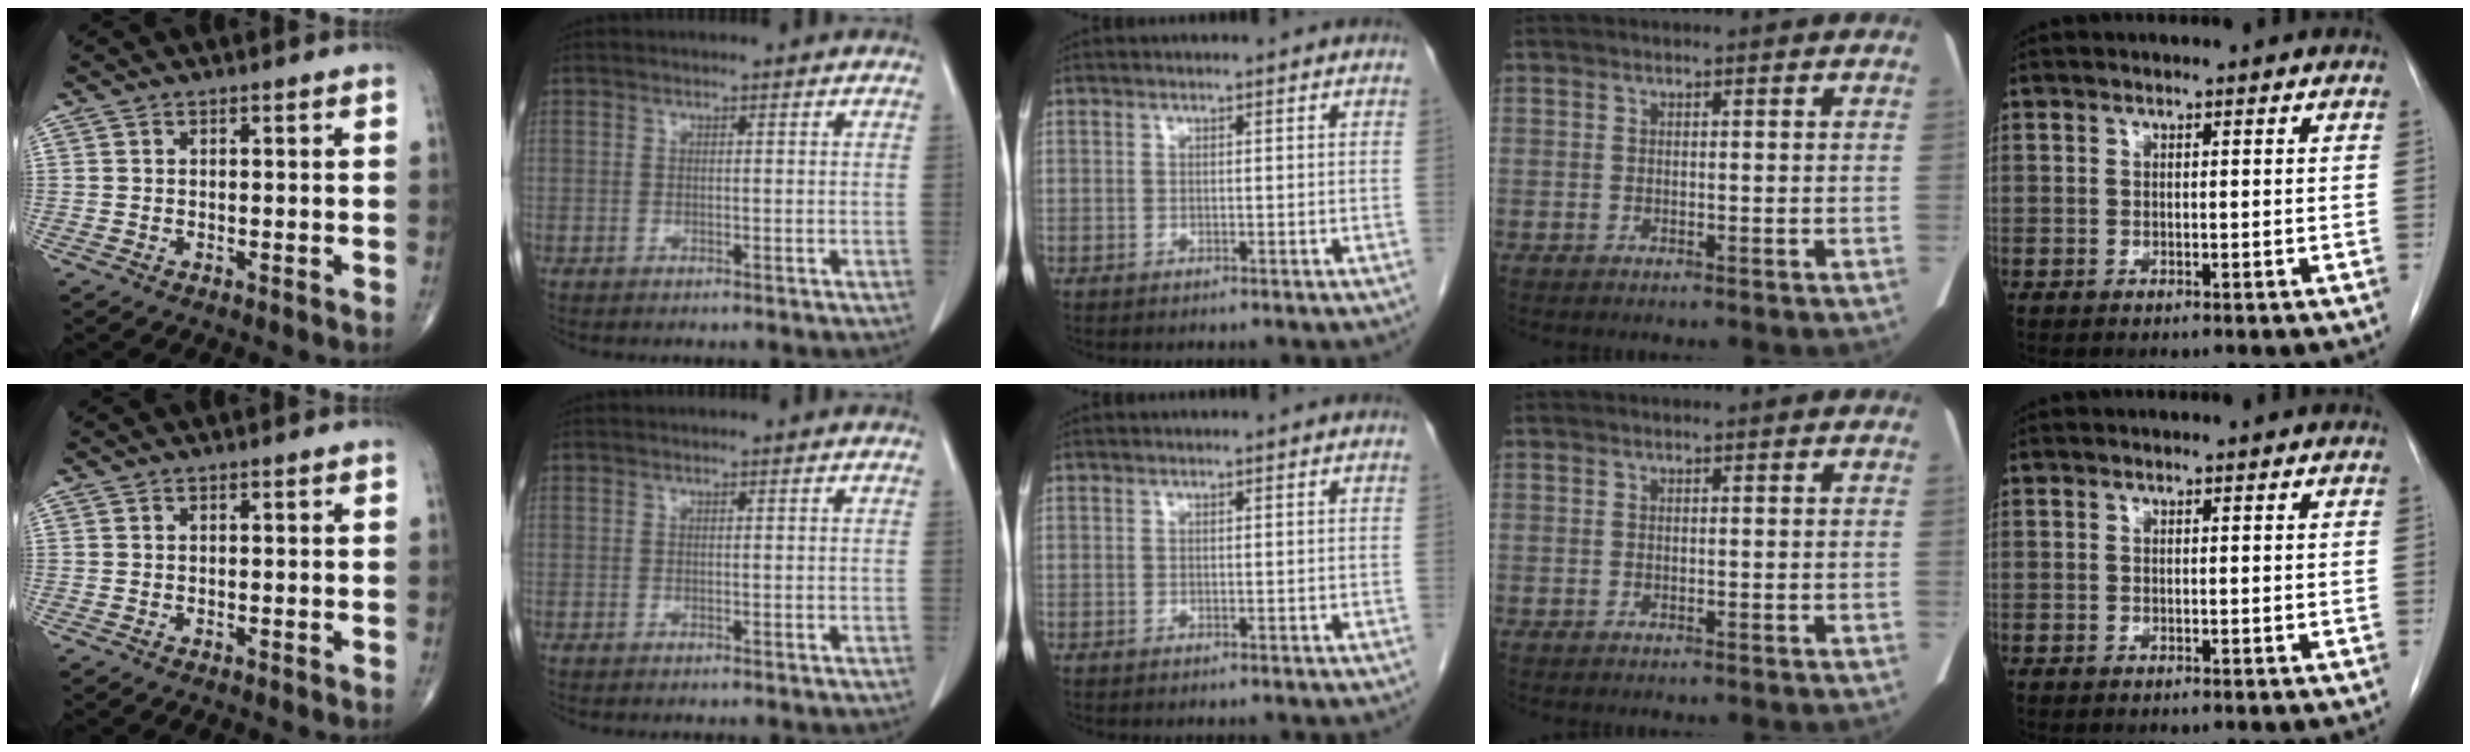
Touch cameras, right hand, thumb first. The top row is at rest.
{}